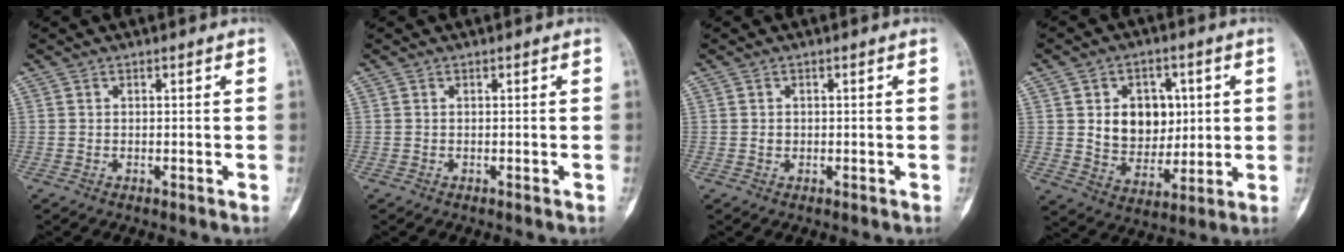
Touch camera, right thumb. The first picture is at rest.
{"total": 0.0}
{"total": 0.8, "force": [-0.1, 0.7, 0.4], "torque": [-0.006, 0.002, 0.000]}
{"total": 12.2, "force": [2.3, 9.2, 7.7], "torque": [-0.064, -0.012, 0.049]}